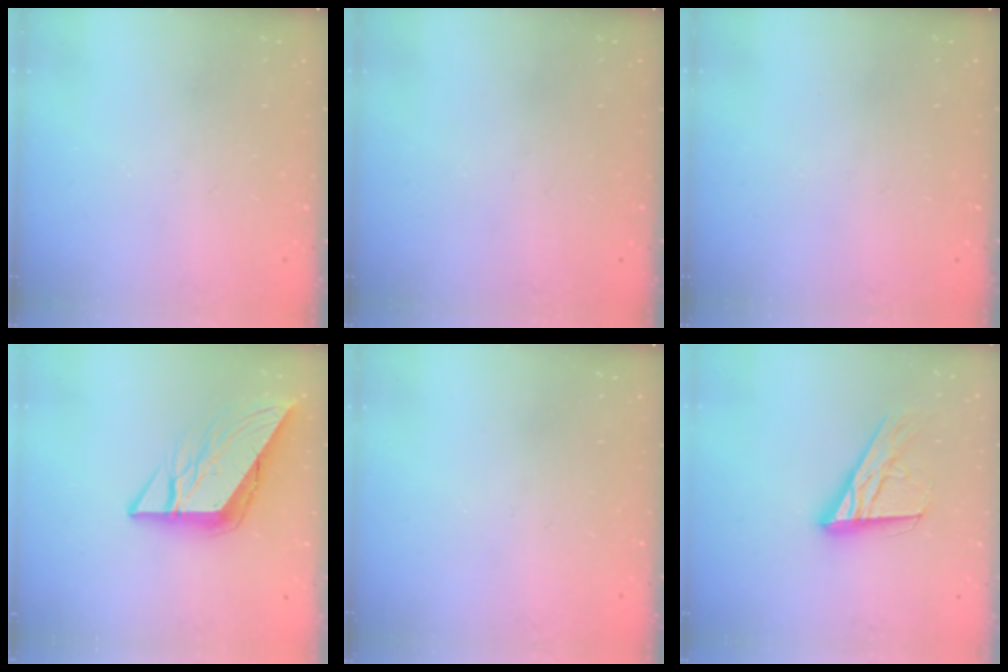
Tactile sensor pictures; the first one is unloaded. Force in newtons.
{"total": 0.0}
{"total": 0.0}
{"total": 11.6, "press": 11.5, "slide": 1.4}
{"total": 0.0}
{"total": 16.7, "press": 16.6, "slide": 1.6}